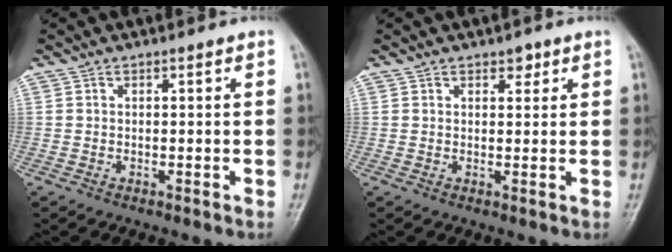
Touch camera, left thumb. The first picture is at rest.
{"total": 2.0, "force": [1.3, 1.2, 1.0], "torque": [0.001, -0.005, 0.015]}